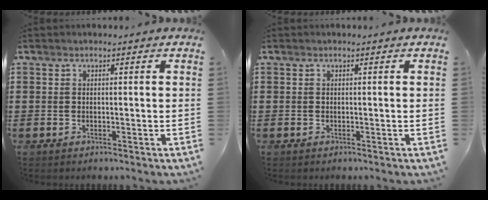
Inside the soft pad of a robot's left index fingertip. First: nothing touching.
{"total": 0.0}